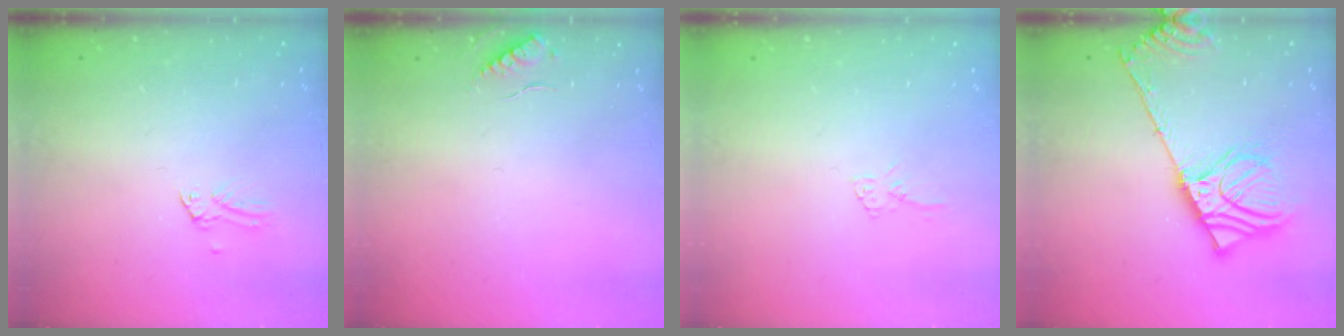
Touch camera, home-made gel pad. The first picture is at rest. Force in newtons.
{"total": 4.5, "press": 4.4, "slide": 0.4}
{"total": 4.7, "press": 4.7, "slide": 0.6}
{"total": 12.8, "press": 12.5, "slide": 2.6}